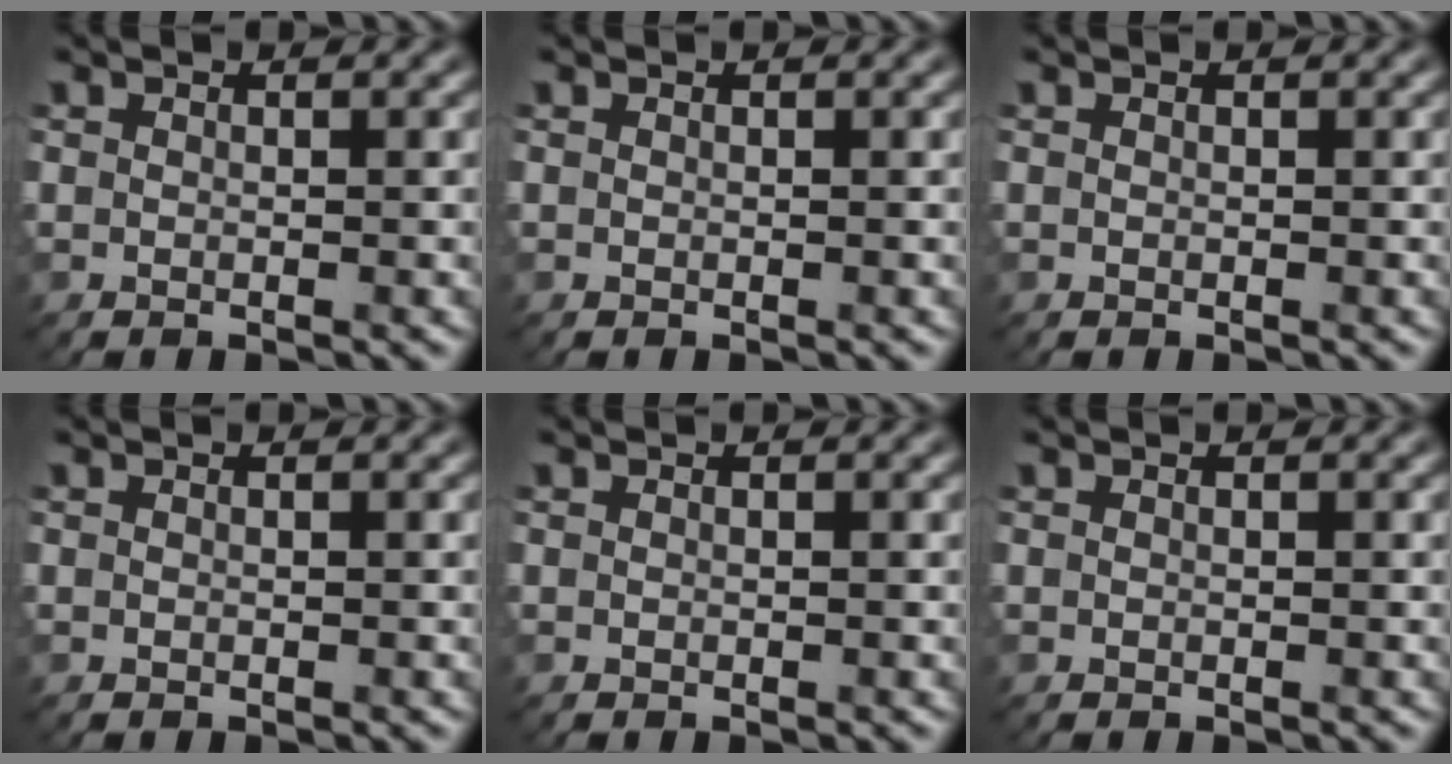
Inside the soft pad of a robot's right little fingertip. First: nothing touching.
{"total": 0.0}
{"total": 0.0}
{"total": 0.0}
{"total": 0.0}
{"total": 0.0}